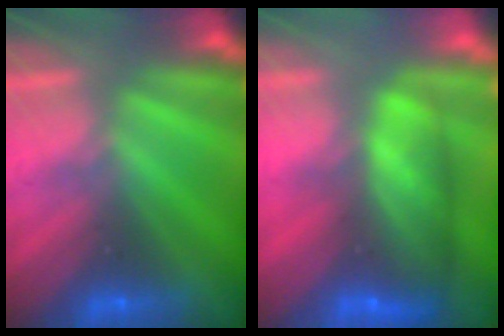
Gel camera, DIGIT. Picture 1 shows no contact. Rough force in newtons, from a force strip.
{"total": 11.6}